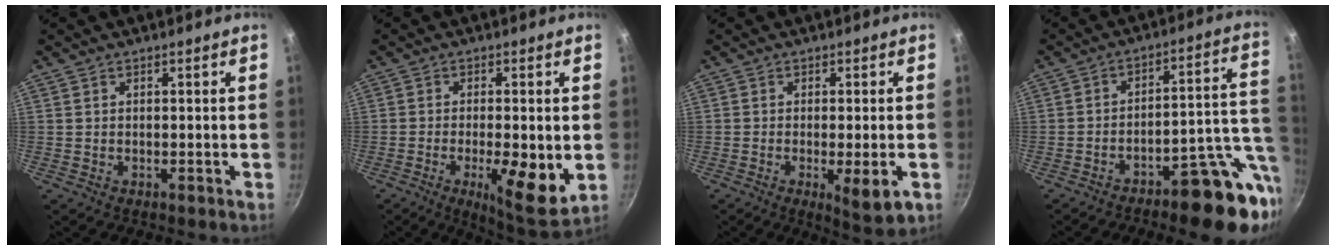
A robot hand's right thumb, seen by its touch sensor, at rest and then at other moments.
{"total": 10.7, "force": [-2.4, 2.9, 10.1], "torque": [-0.150, -0.009, -0.032]}
{"total": 7.0, "force": [-2.0, 1.4, 6.5], "torque": [-0.100, -0.009, -0.023]}
{"total": 14.5, "force": [-6.3, 5.2, 12.0], "torque": [-0.120, 0.049, -0.088]}